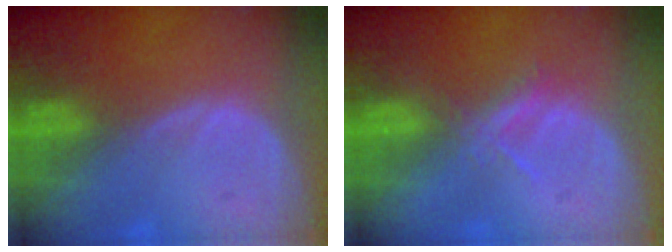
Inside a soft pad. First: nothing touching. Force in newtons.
{"total": 2.6, "press": 2.5, "slide": 0.9}